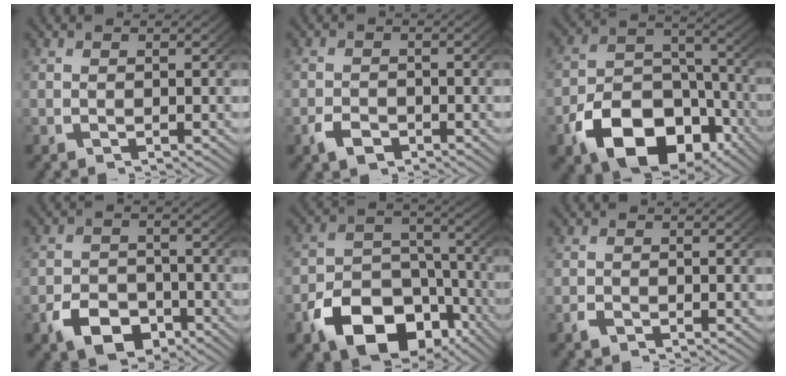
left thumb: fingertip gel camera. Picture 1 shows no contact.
{"total": 2.4, "force": [-1.5, 1.5, 1.0], "torque": [-0.023, -0.009, -0.025]}
{"total": 12.8, "force": [-5.9, 8.2, 7.9], "torque": [-0.151, -0.039, -0.079]}
{"total": 6.3, "force": [-3.4, 4.5, 2.9], "torque": [-0.043, -0.022, -0.050]}
{"total": 11.9, "force": [-6.0, 7.7, 6.9], "torque": [-0.124, -0.039, -0.083]}
{"total": 0.9, "force": [-0.7, 0.5, 0.3], "torque": [-0.009, -0.004, -0.015]}